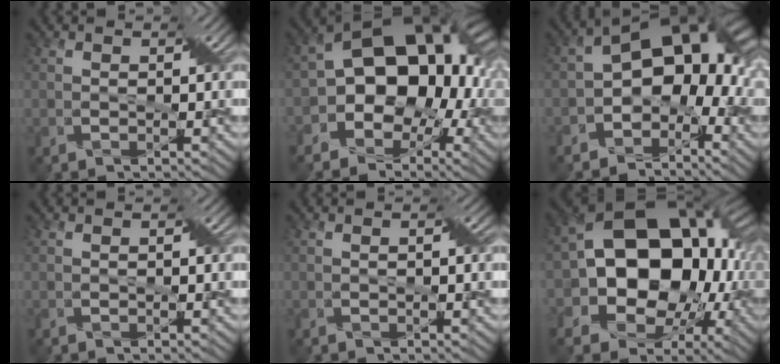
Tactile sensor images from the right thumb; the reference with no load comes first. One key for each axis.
{"total": 16.8, "fx": -1.8, "fy": 12.9, "fz": 10.6, "tx": -0.125, "ty": -0.005, "tz": -0.051}
{"total": 13.8, "fx": -2.4, "fy": 9.3, "fz": 9.9, "tx": -0.121, "ty": 0.006, "tz": -0.048}
{"total": 0.5, "fx": 0.1, "fy": 0.2, "fz": 0.5, "tx": -0.007, "ty": 0.002, "tz": 0.002}
{"total": 1.2, "fx": 0.1, "fy": 0.2, "fz": 1.2, "tx": -0.017, "ty": 0.003, "tz": 0.002}
{"total": 18.3, "fx": -0.9, "fy": 13.8, "fz": 12.0, "tx": -0.189, "ty": -0.034, "tz": -0.001}